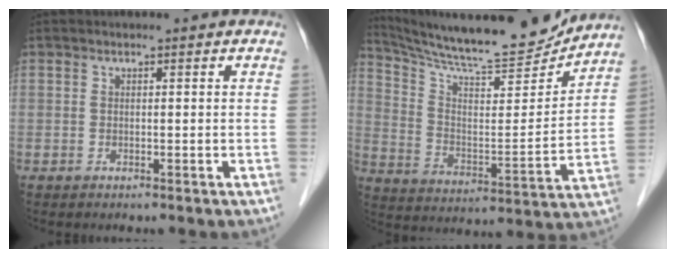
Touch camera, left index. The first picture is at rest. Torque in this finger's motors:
{"motor_torque": [0.04, -0.41, 0.17, 0.03]}